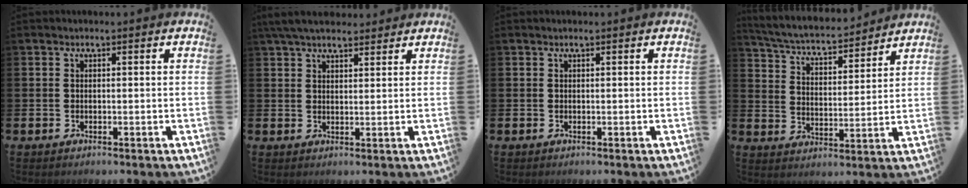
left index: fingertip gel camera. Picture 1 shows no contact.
{"total": 5.1, "force": [4.5, 1.6, 1.7], "torque": [-0.044, -0.008, 0.084]}
{"total": 0.0}
{"total": 5.4, "force": [5.2, 0.9, 1.3], "torque": [-0.055, -0.040, 0.085]}